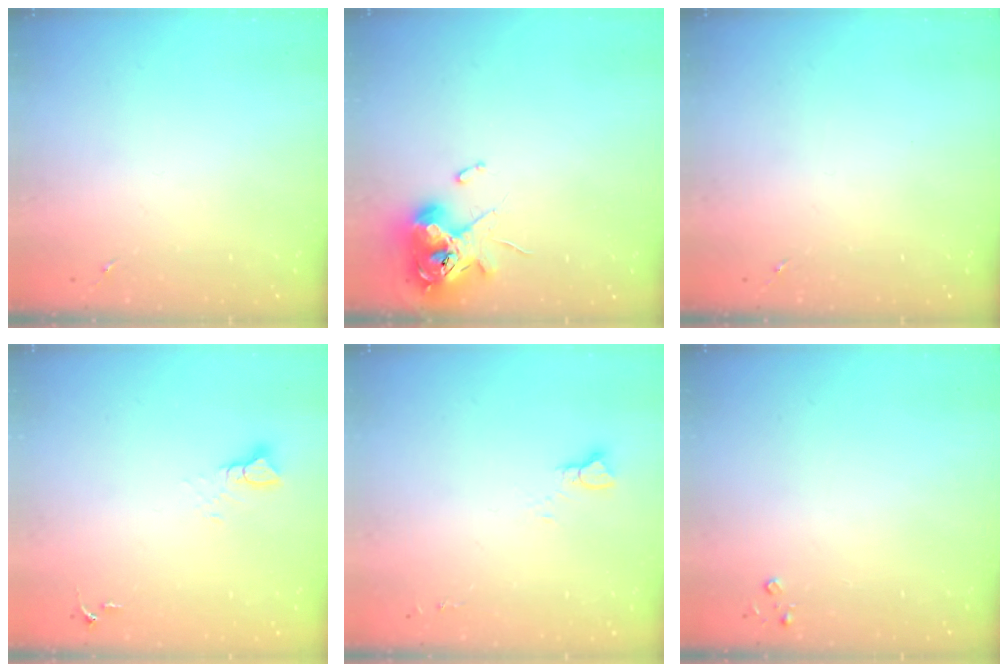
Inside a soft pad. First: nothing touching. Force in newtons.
{"total": 11.9, "press": 11.7, "slide": 2.1}
{"total": 0.0}
{"total": 3.9, "press": 3.9, "slide": 0.2}
{"total": 3.9, "press": 3.9, "slide": 0.4}
{"total": 2.6, "press": 2.6, "slide": 0.3}